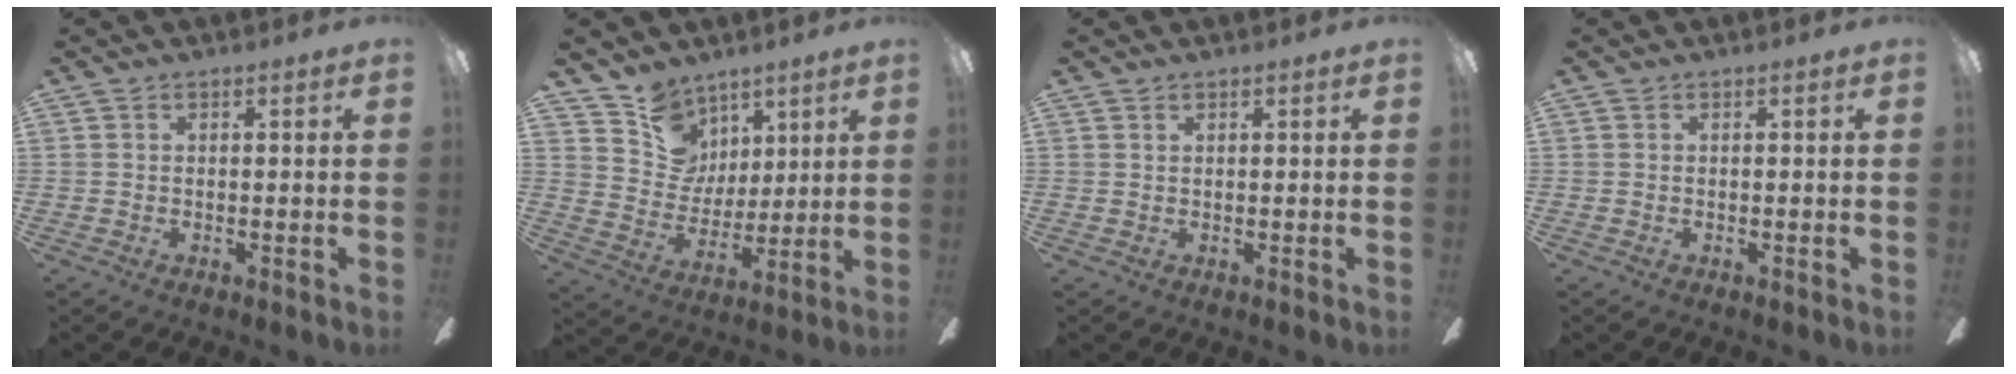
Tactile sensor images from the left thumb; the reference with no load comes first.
{"total": 12.1, "force": [8.0, 8.9, 1.7], "torque": [-0.038, -0.062, 0.160]}
{"total": 0.6, "force": [0.5, 0.3, 0.1], "torque": [-0.004, 0.002, 0.009]}
{"total": 0.0}